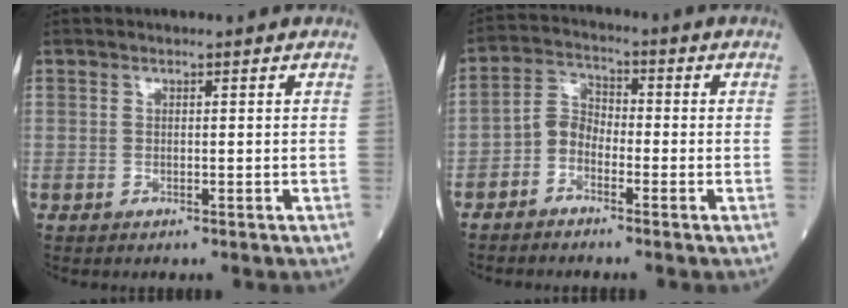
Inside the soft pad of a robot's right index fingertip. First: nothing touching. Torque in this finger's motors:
{"motor_torque": [0.09, -0.08, 0.05, 0.04]}